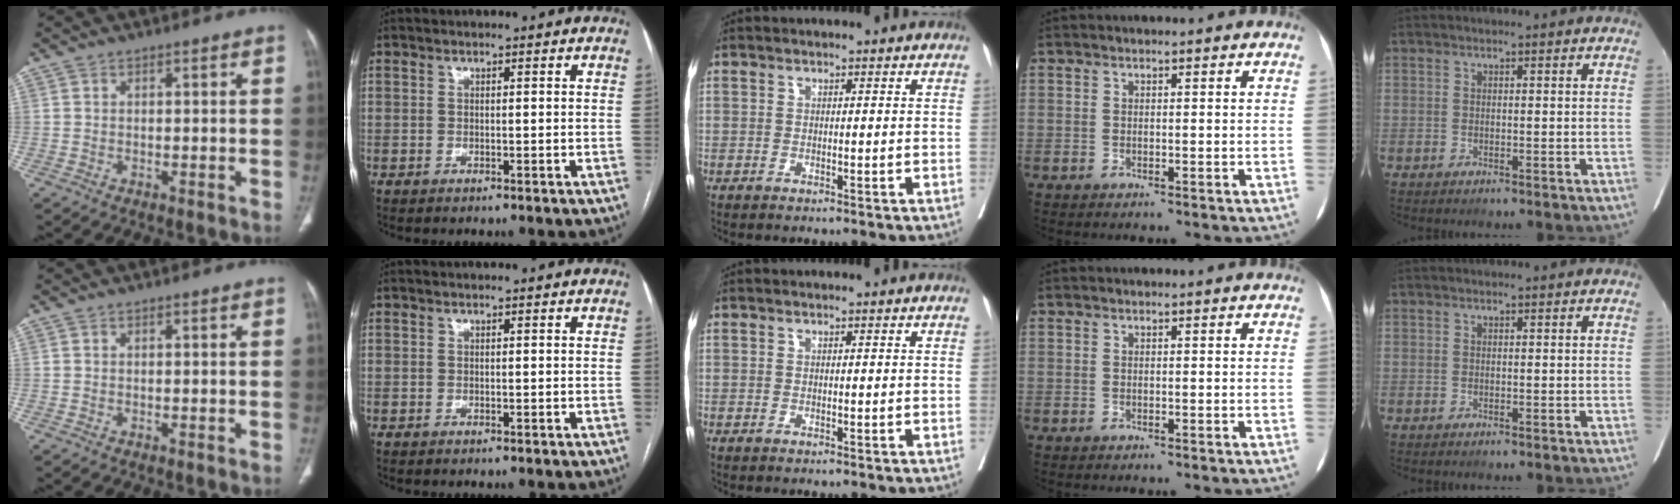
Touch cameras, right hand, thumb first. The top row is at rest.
{}